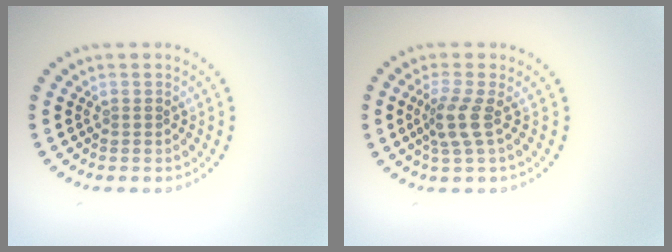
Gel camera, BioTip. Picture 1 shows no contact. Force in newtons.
{"total": 2.6, "press": 1.9, "slide": 1.7}